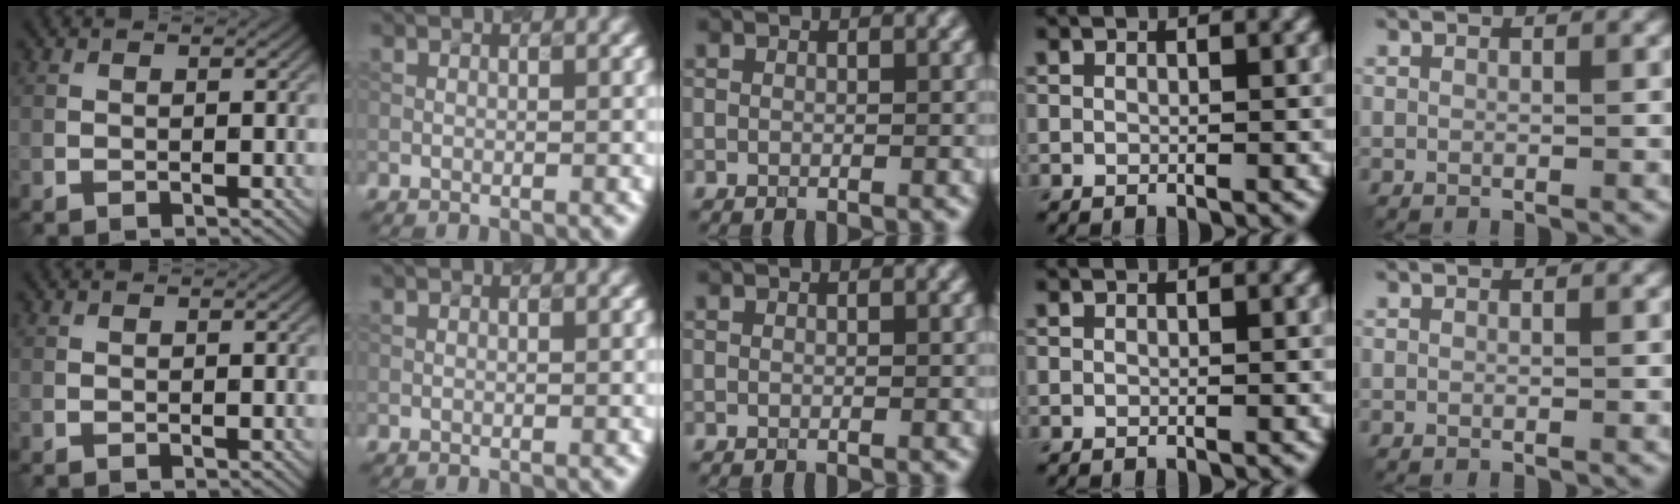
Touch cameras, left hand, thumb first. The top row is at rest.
{}